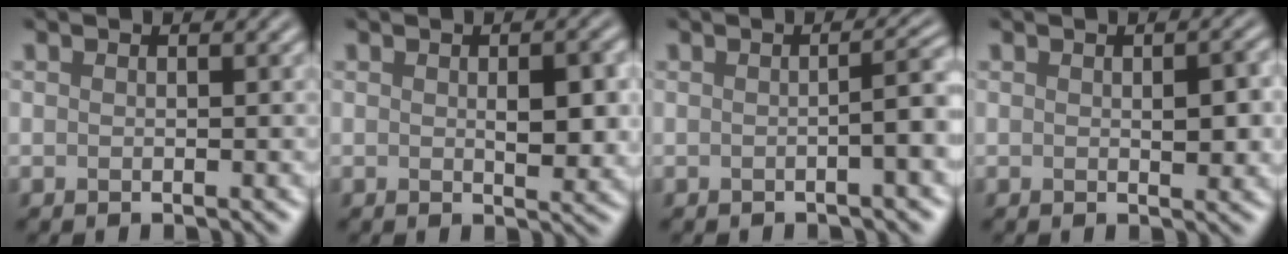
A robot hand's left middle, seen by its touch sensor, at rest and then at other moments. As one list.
[{"total": 3.5, "force": [0.2, 1.3, 3.2], "torque": [-0.047, -0.002, 0.007]}, {"total": 2.8, "force": [-0.4, 0.5, 2.7], "torque": [-0.033, 0.012, -0.012]}, {"total": 2.6, "force": [0.1, 1.0, 2.3], "torque": [-0.033, -0.002, 0.002]}]